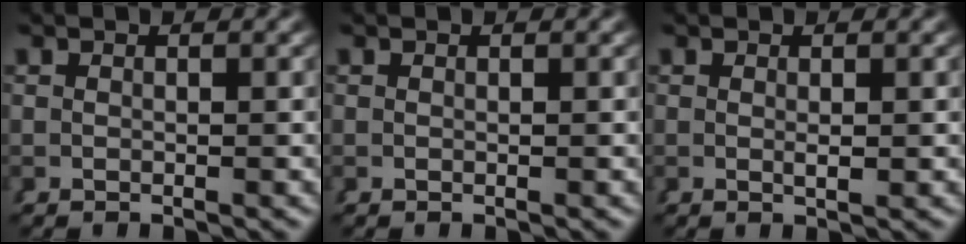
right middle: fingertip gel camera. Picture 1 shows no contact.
{"total": 0.0}
{"total": 0.7, "force": [0.1, -0.2, 0.7], "torque": [-0.009, -0.008, 0.006]}